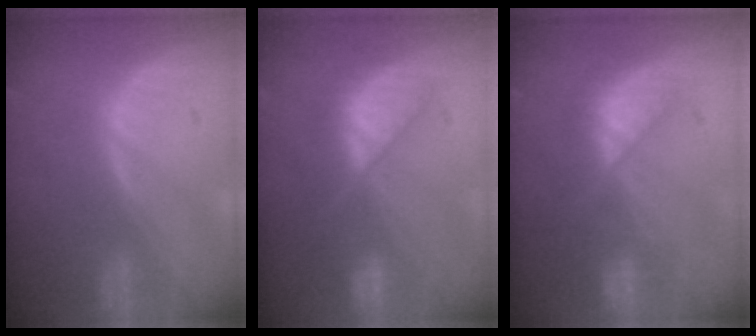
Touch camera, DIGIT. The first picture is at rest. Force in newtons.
{"total": 7.3, "press": 7.2, "slide": 1.0}
{"total": 7.5, "press": 7.1, "slide": 2.5}